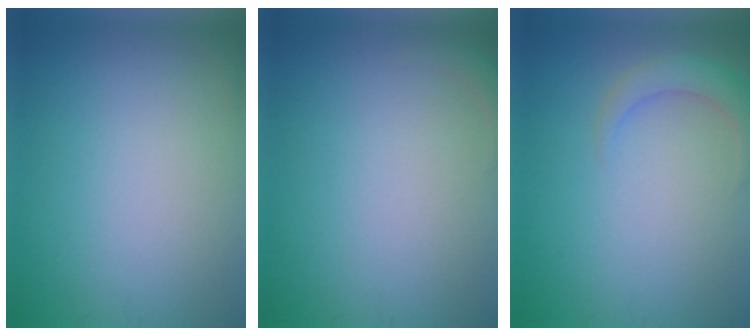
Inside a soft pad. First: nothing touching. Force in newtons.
{"total": 1.0, "press": 1.0, "slide": 0.2}
{"total": 2.4, "press": 2.4, "slide": 0.3}